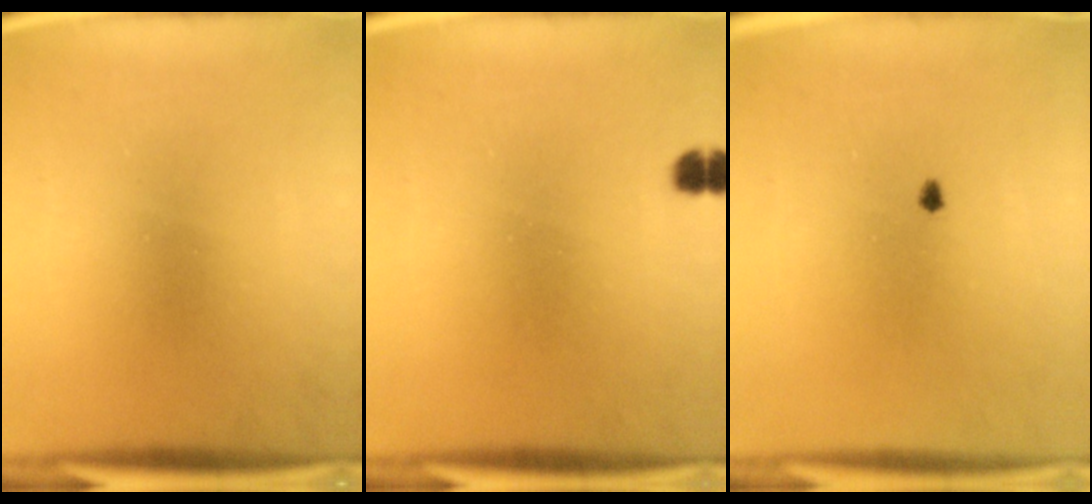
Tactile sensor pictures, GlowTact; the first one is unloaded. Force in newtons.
{"total": 1.4}
{"total": 0.7}